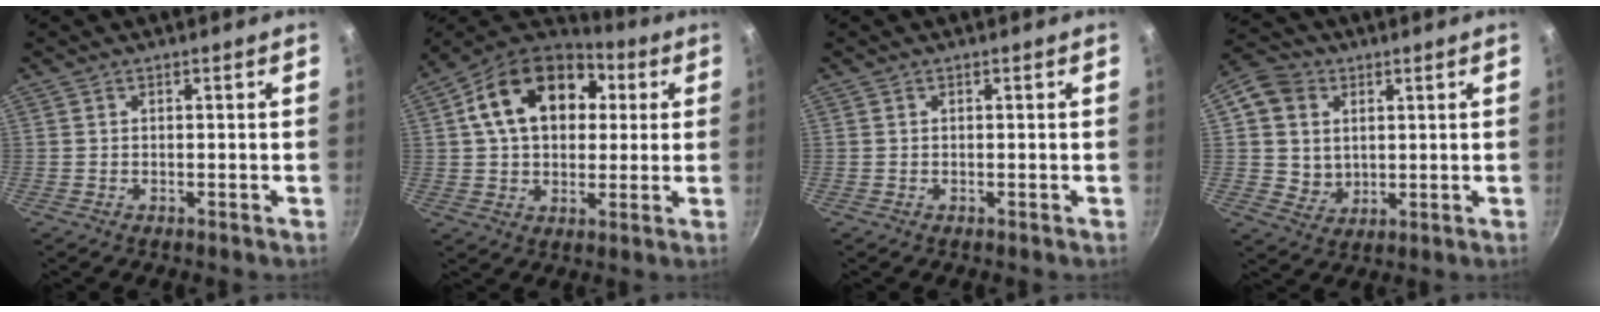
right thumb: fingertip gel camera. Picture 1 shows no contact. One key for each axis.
{"total": 19.8, "fx": 5.0, "fy": 13.9, "fz": 13.2, "tx": -0.201, "ty": 0.021, "tz": 0.069}
{"total": 0.0}
{"total": 9.5, "fx": 2.6, "fy": 8.2, "fz": 3.9, "tx": -0.032, "ty": -0.009, "tz": 0.049}